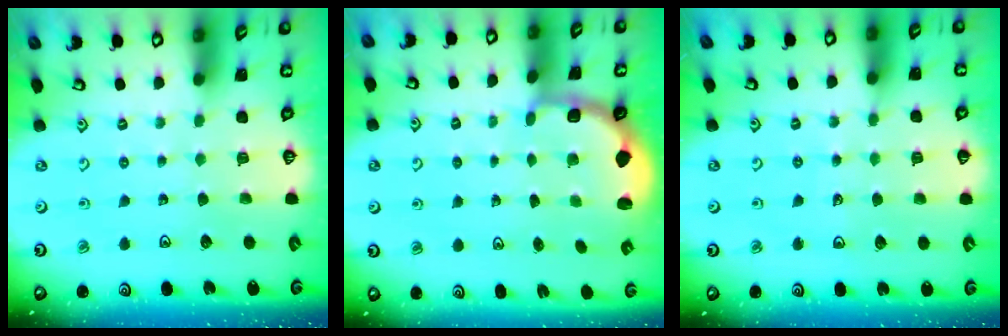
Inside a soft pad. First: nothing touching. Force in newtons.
{"total": 2.3, "press": 2.0, "slide": 1.0}
{"total": 5.0, "press": 4.6, "slide": 1.9}